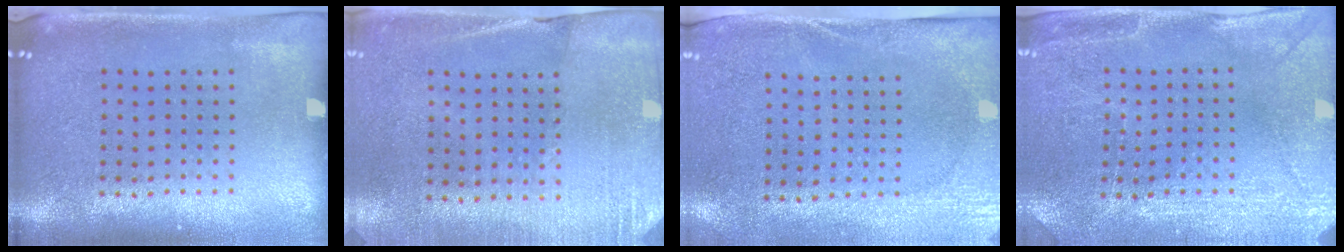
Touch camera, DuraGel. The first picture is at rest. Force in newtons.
{"total": 2.6, "press": 2.3, "slide": 1.1}
{"total": 2.7, "press": 2.1, "slide": 1.6}
{"total": 2.9, "press": 2.8, "slide": 0.7}